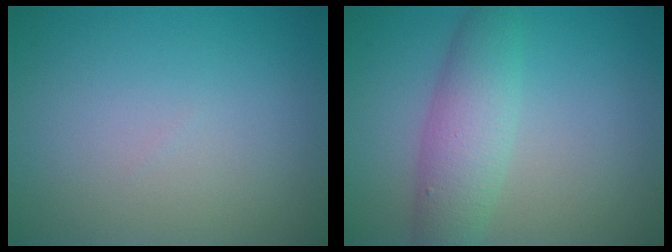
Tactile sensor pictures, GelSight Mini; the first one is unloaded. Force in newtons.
{"total": 3.4, "press": 3.4, "slide": 0.3}